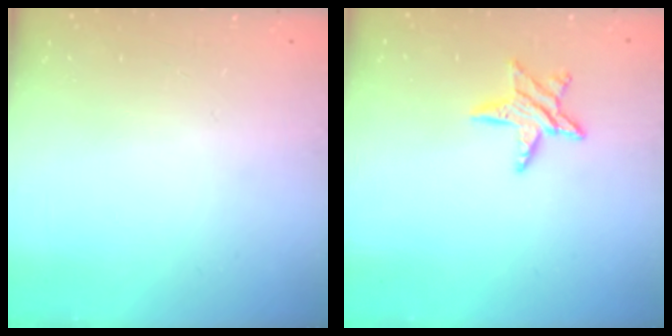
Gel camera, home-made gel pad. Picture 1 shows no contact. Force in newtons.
{"total": 7.1, "press": 7.1, "slide": 0.1}